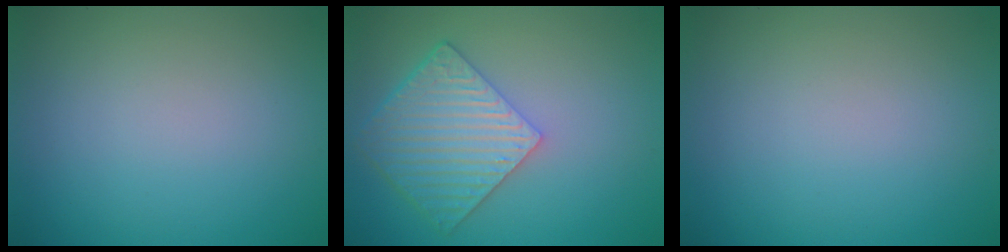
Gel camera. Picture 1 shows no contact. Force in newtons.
{"total": 6.0, "press": 4.6, "slide": 4.0}
{"total": 0.0}